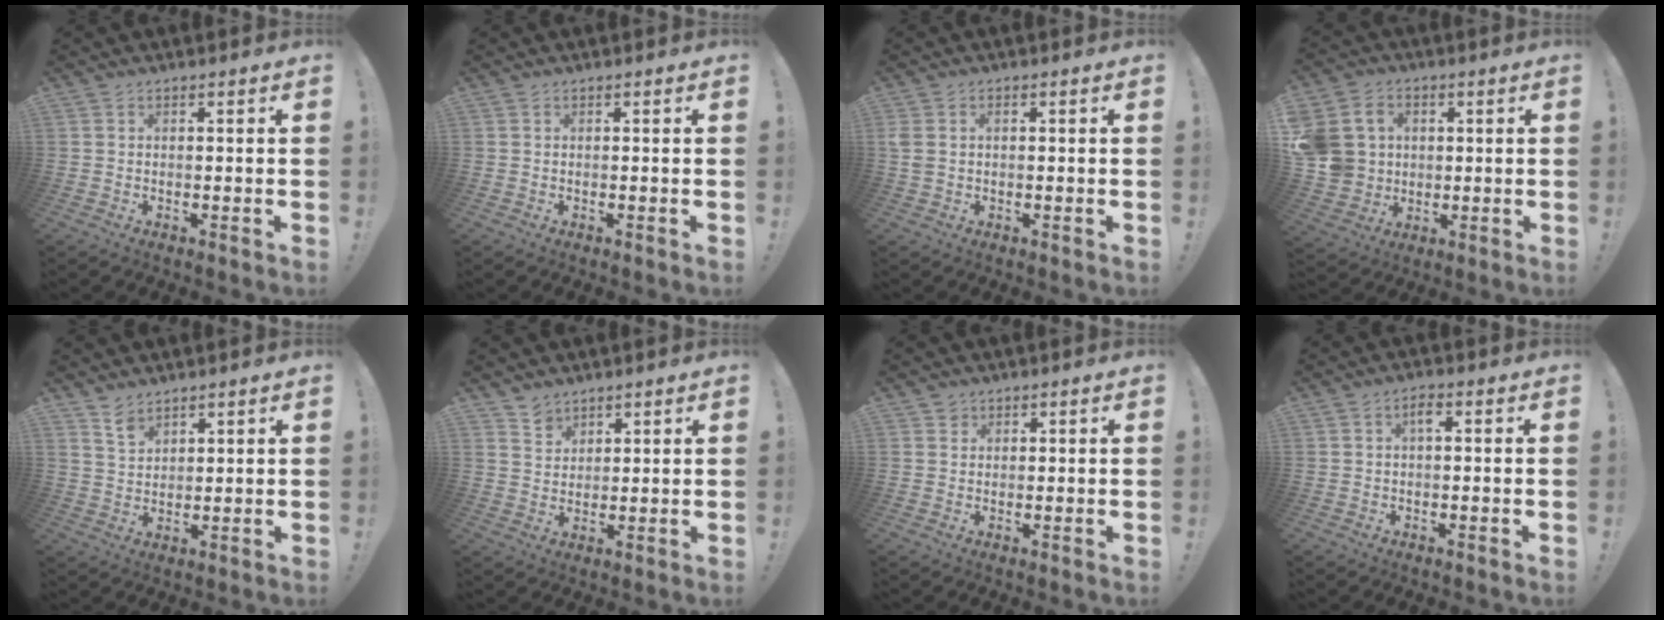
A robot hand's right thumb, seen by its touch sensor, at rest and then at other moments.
{"total": 0.0}
{"total": 2.3, "force": [0.4, 1.6, 1.6], "torque": [-0.036, 0.008, 0.010]}
{"total": 12.2, "force": [1.9, 11.0, 4.9], "torque": [-0.097, 0.000, 0.047]}
{"total": 4.8, "force": [3.9, 2.1, 1.8], "torque": [-0.030, -0.026, 0.073]}
{"total": 4.5, "force": [3.6, 2.7, 0.3], "torque": [0.000, -0.031, 0.066]}
{"total": 1.6, "force": [1.1, 1.2, 0.2], "torque": [0.009, -0.009, 0.017]}
{"total": 2.5, "force": [0.4, 0.8, 2.4], "torque": [-0.034, 0.003, -0.001]}